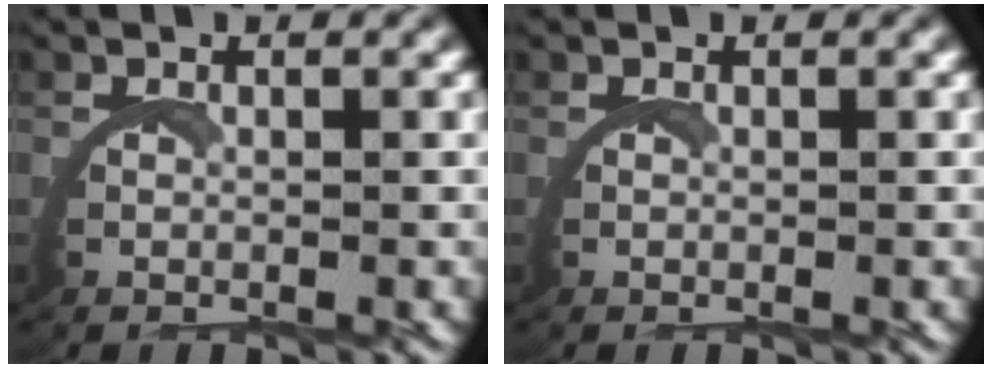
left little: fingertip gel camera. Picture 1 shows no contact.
{"total": 0.0}